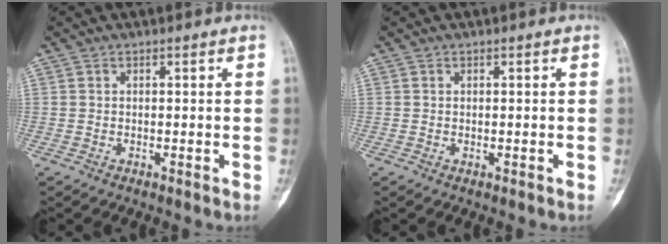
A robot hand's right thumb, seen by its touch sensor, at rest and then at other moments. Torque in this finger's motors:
{"motor_torque": [0.02, 0.24, -0.21, -0.01, -0.01]}